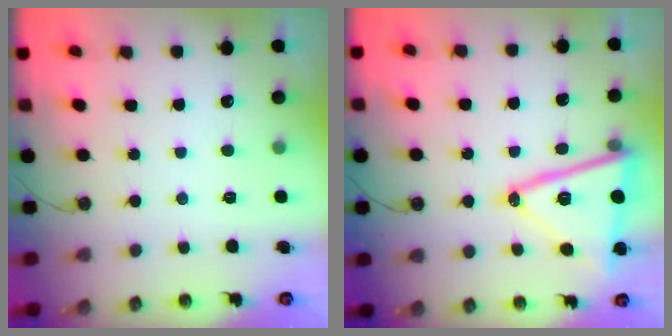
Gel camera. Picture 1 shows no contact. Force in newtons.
{"total": 17.7, "press": 17.6, "slide": 2.0}